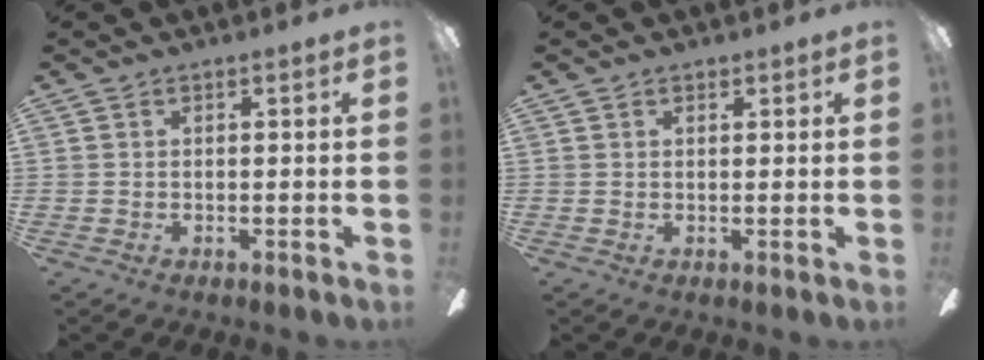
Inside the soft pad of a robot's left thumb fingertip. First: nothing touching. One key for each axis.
{"total": 1.1, "fx": 0.9, "fy": 0.7, "fz": 0.1, "tx": -0.001, "ty": 0.001, "tz": 0.017}